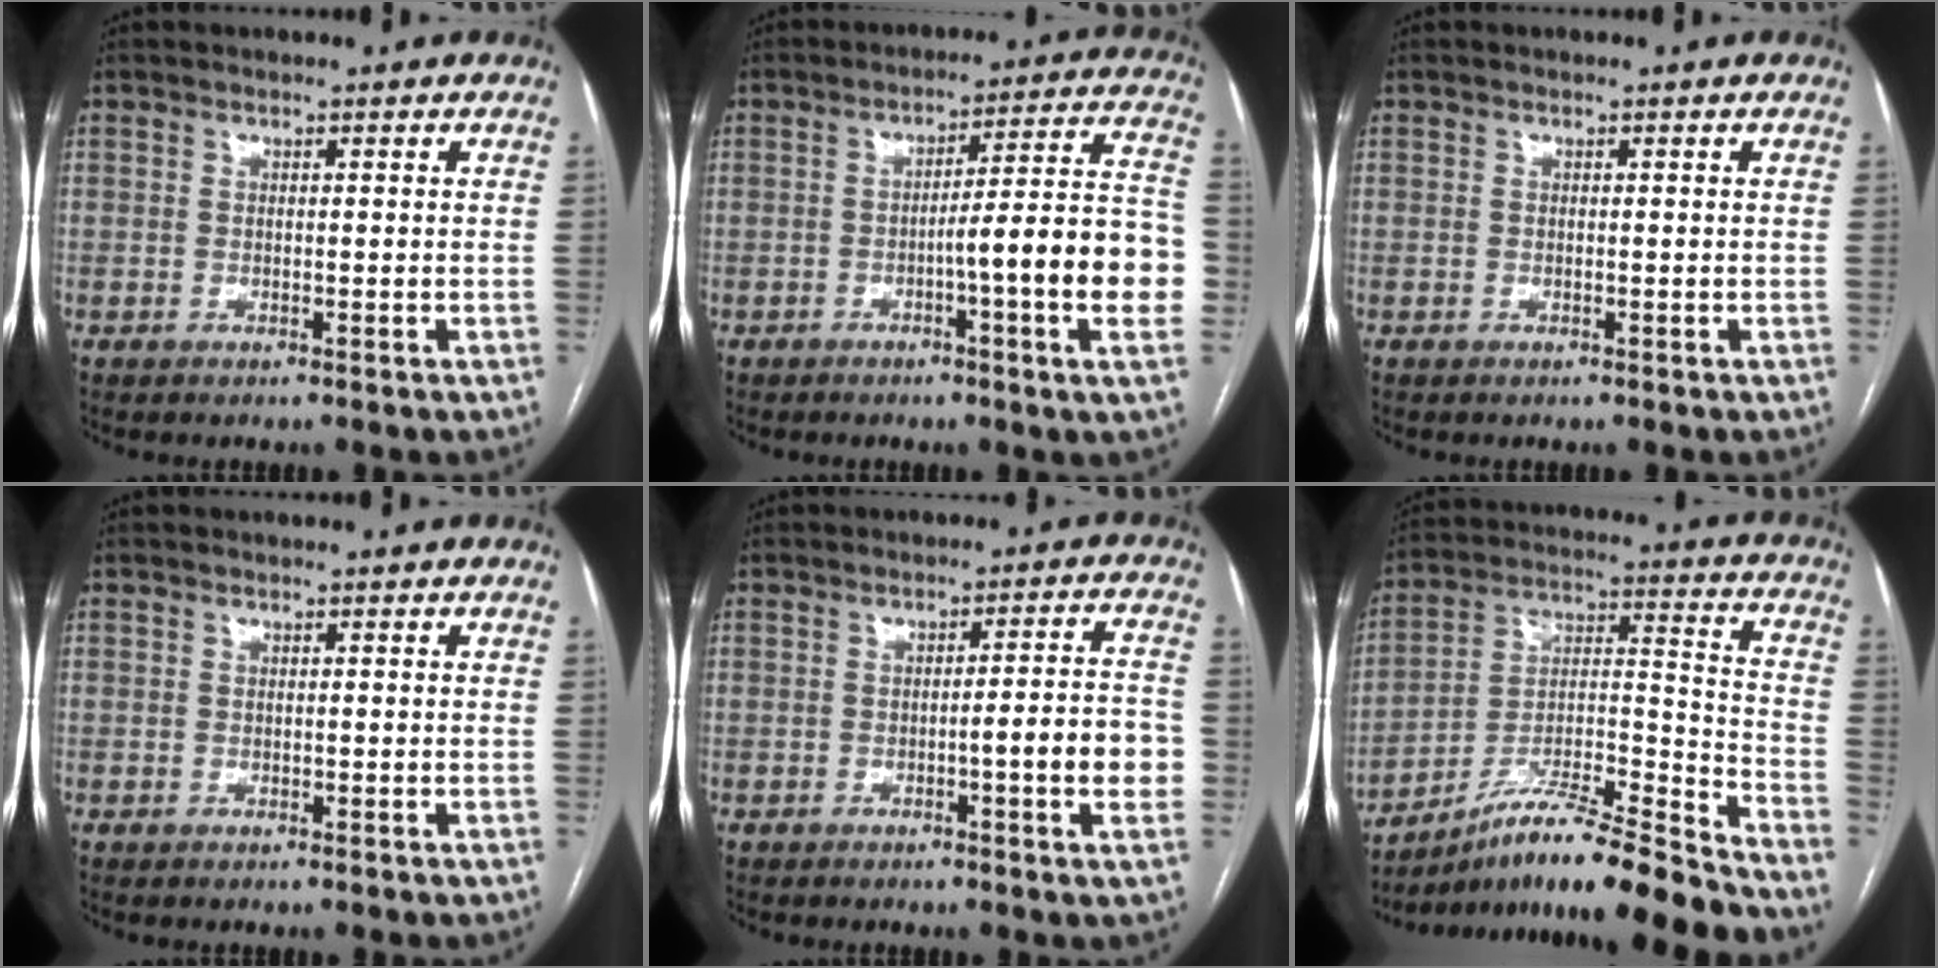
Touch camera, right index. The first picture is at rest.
{"total": 14.6, "force": [-3.4, 0.0, 14.2], "torque": [-0.173, 0.016, -0.051]}
{"total": 0.0}
{"total": 0.0}
{"total": 7.5, "force": [-1.9, 0.1, 7.2], "torque": [-0.089, 0.010, -0.028]}
{"total": 18.0, "force": [-15.5, -1.5, 9.0], "torque": [-0.162, 0.013, -0.271]}